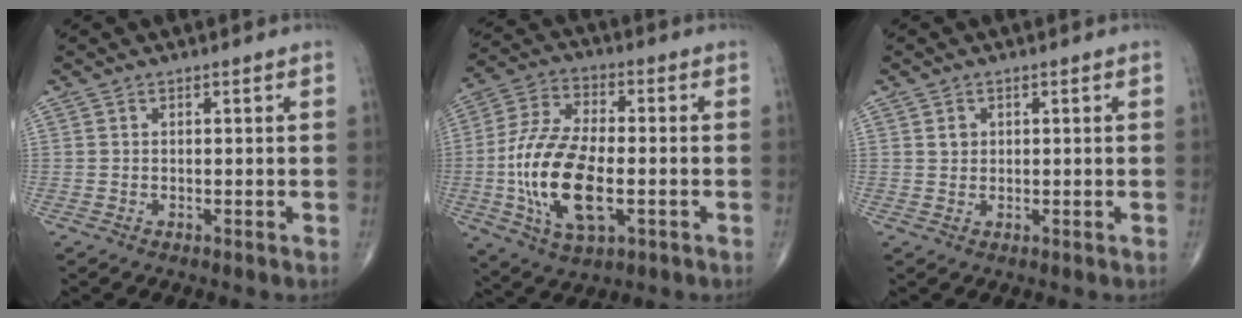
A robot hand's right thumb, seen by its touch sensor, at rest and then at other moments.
{"total": 17.6, "force": [-3.3, 8.4, 15.1], "torque": [-0.305, 0.012, -0.057]}
{"total": 1.4, "force": [0.5, 1.2, 0.6], "torque": [-0.003, -0.001, 0.008]}